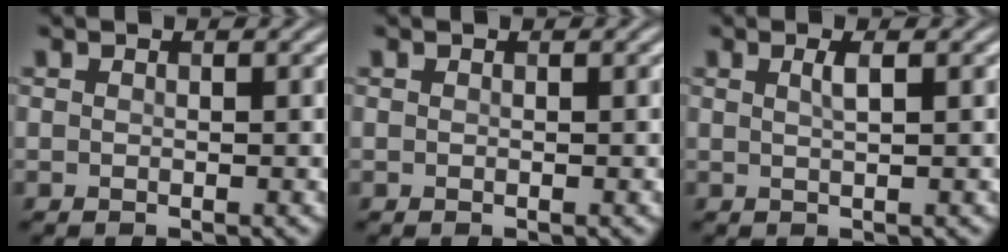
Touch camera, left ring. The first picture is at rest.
{"total": 0.0}
{"total": 1.4, "force": [0.5, 0.4, 1.3], "torque": [-0.020, 0.004, 0.006]}